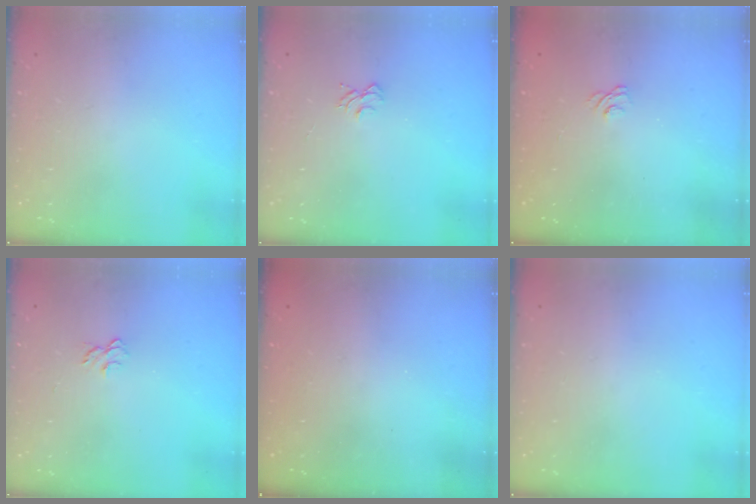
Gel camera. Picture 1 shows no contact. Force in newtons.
{"total": 5.1, "press": 5.1, "slide": 0.4}
{"total": 1.6, "press": 1.0, "slide": 1.2}
{"total": 6.5, "press": 6.5, "slide": 0.2}
{"total": 1.8, "press": 1.7, "slide": 0.5}
{"total": 0.0}